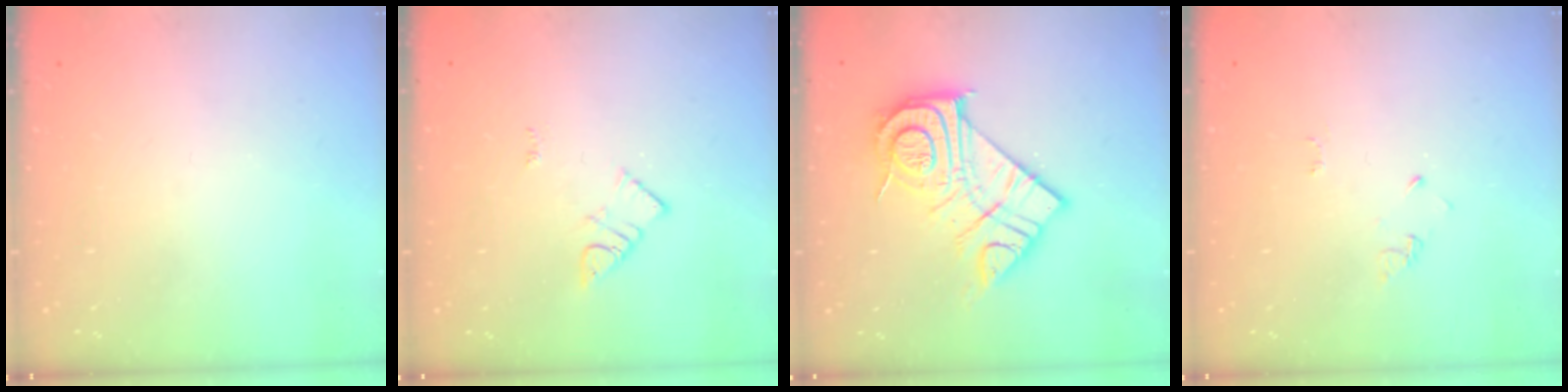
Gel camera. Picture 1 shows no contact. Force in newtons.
{"total": 3.0, "press": 3.0, "slide": 0.2}
{"total": 18.1, "press": 18.0, "slide": 1.5}
{"total": 2.6, "press": 2.6, "slide": 0.4}